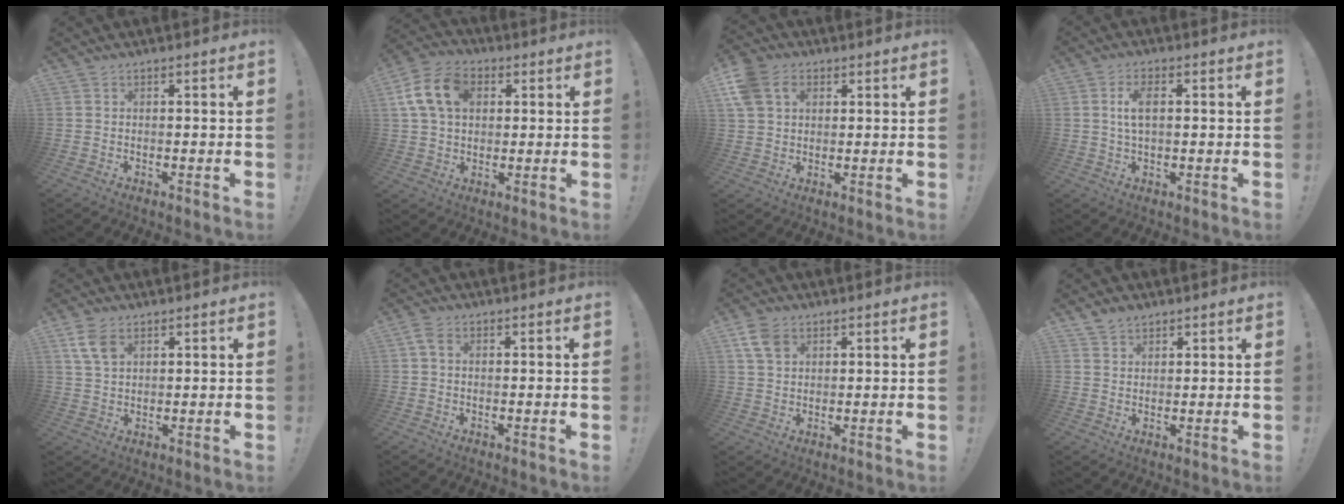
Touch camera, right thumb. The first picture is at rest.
{"total": 13.9, "force": [4.2, 10.0, 8.8], "torque": [-0.154, 0.000, 0.082]}
{"total": 9.8, "force": [3.8, 7.3, 5.4], "torque": [-0.106, -0.003, 0.075]}
{"total": 5.6, "force": [0.9, 2.7, 4.8], "torque": [-0.085, 0.001, 0.012]}
{"total": 6.6, "force": [3.5, 3.9, 4.2], "torque": [-0.069, -0.010, 0.067]}
{"total": 2.3, "force": [0.4, 1.4, 1.7], "torque": [-0.035, 0.005, 0.009]}
{"total": 7.1, "force": [3.6, 4.9, 3.8], "torque": [-0.065, -0.004, 0.072]}
{"total": 3.1, "force": [2.5, 1.6, 0.8], "torque": [-0.010, -0.016, 0.047]}